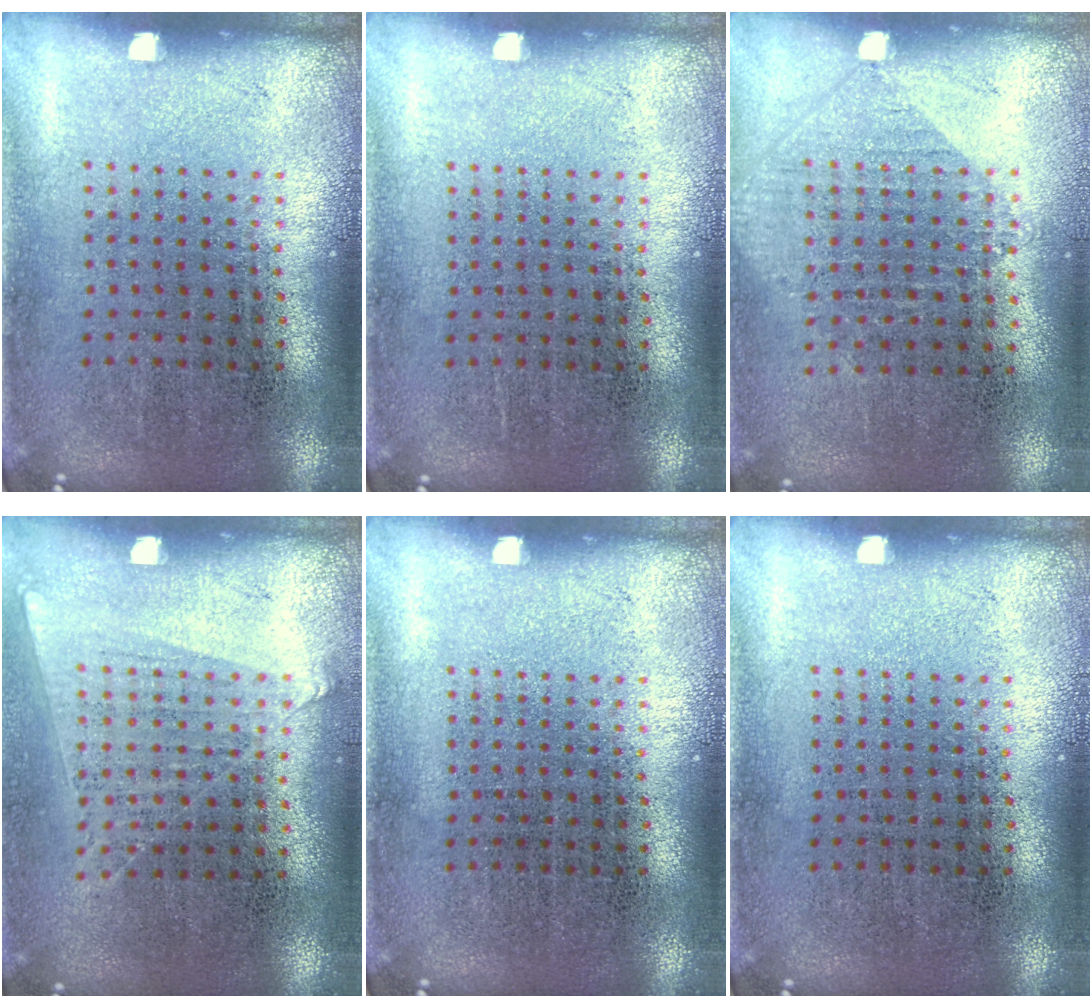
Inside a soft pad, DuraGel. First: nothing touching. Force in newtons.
{"total": 0.0}
{"total": 0.5, "press": 0.5, "slide": 0.2}
{"total": 1.1, "press": 1.0, "slide": 0.5}
{"total": 0.0}
{"total": 0.0}